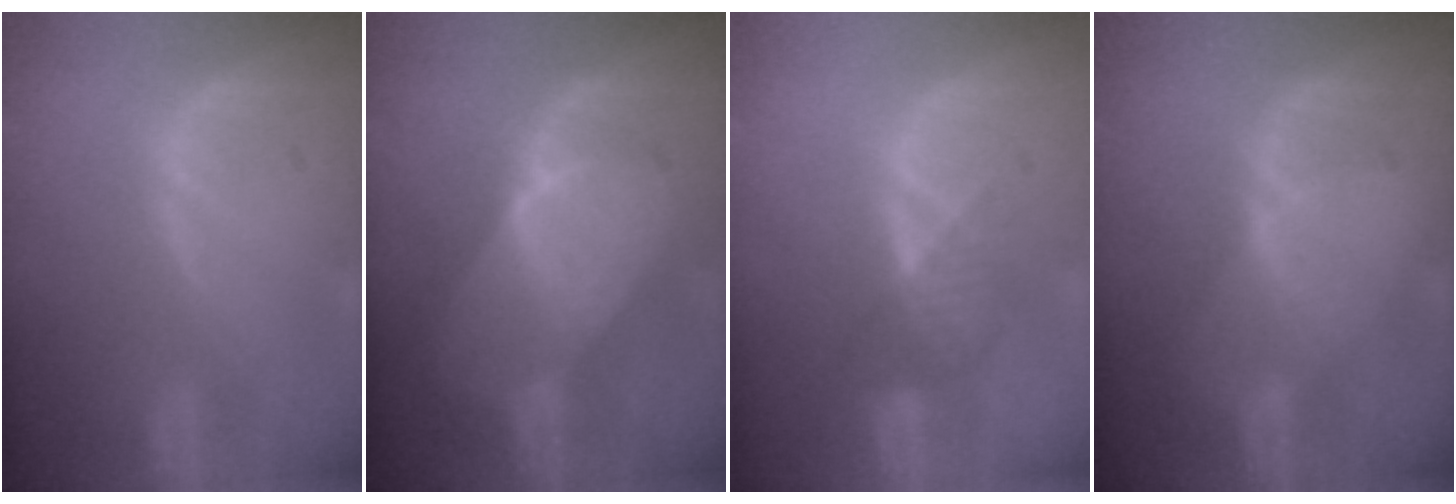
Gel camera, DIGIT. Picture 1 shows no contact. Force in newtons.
{"total": 7.5, "press": 6.9, "slide": 2.9}
{"total": 3.6, "press": 3.4, "slide": 1.4}
{"total": 3.0, "press": 2.6, "slide": 1.5}